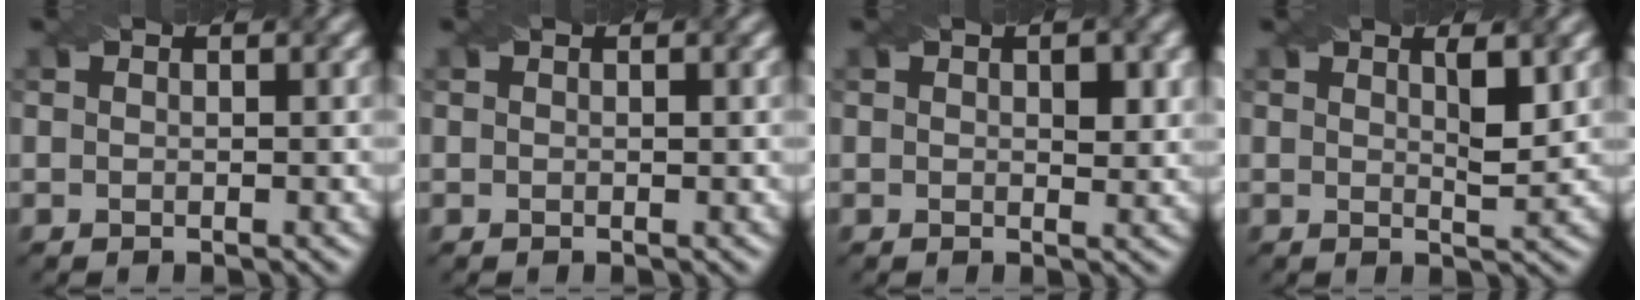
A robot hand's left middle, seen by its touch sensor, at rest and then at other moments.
{"total": 0.0}
{"total": 2.0, "force": [0.5, 1.0, 1.7], "torque": [-0.019, -0.004, 0.011]}
{"total": 2.3, "force": [1.0, 0.4, 2.0], "torque": [-0.028, -0.005, 0.017]}